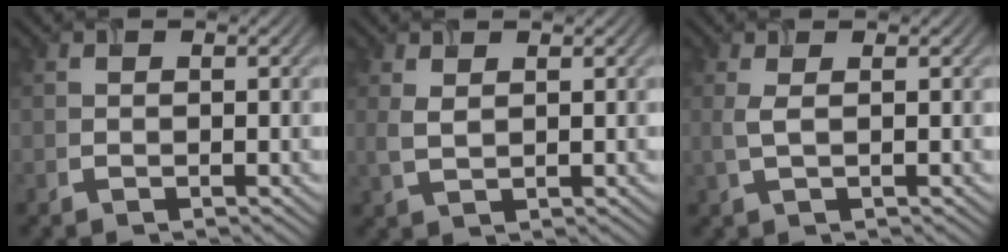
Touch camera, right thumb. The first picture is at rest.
{"total": 1.9, "force": [1.0, 0.8, 1.5], "torque": [-0.043, -0.003, 0.024]}
{"total": 1.8, "force": [0.4, 0.4, 1.7], "torque": [-0.040, 0.004, 0.008]}